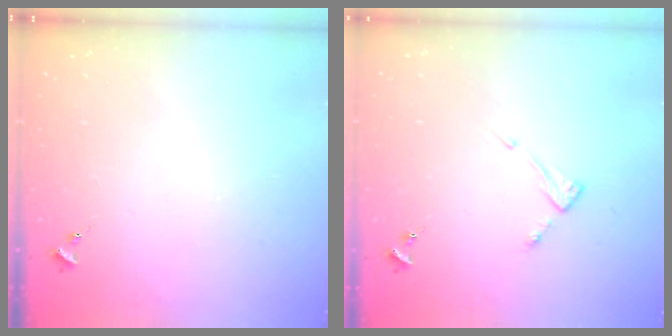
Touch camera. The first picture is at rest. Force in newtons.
{"total": 3.9, "press": 3.9, "slide": 0.5}